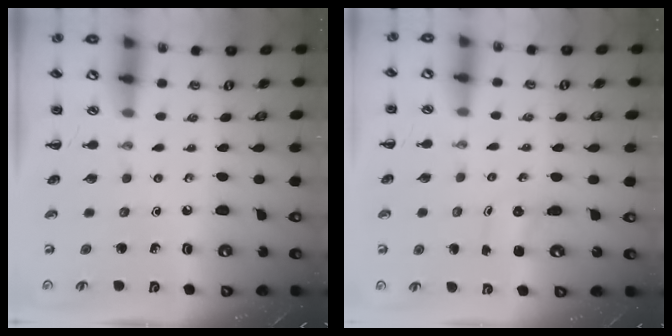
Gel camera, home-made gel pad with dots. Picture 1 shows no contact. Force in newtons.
{"total": 1.8, "press": 1.7, "slide": 0.6}